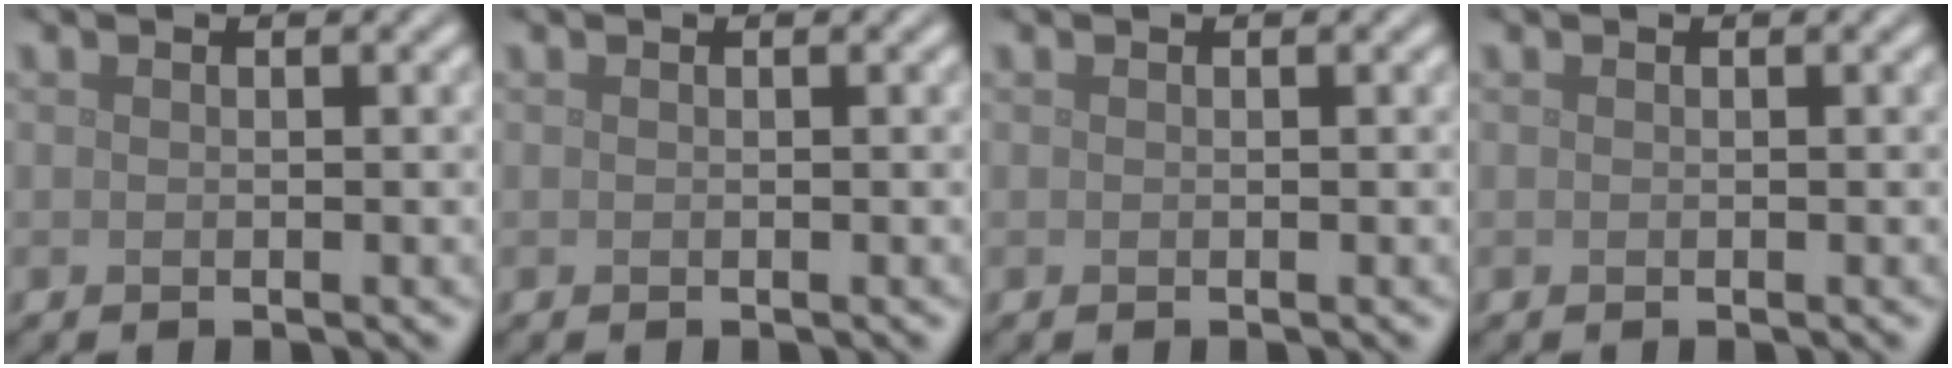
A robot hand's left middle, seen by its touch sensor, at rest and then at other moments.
{"total": 0.0}
{"total": 0.0}
{"total": 0.0}